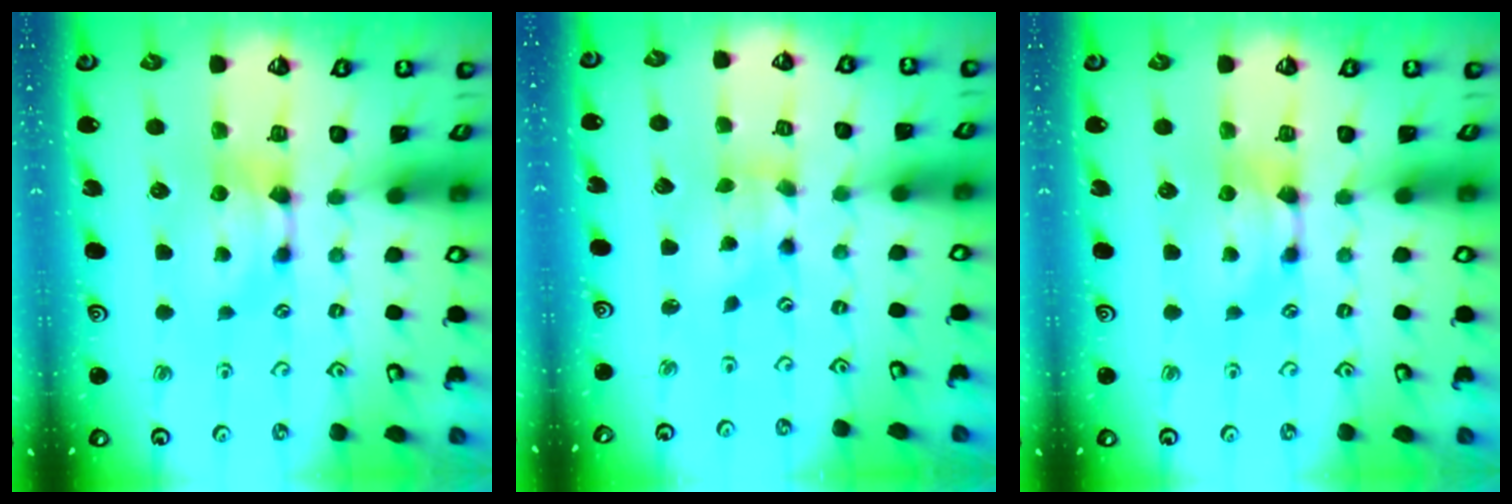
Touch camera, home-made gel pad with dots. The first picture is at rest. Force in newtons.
{"total": 1.5, "press": 0.6, "slide": 1.4}
{"total": 0.0}